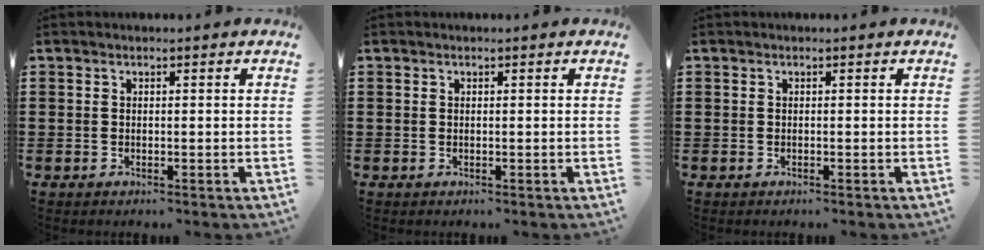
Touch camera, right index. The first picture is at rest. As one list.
[{"total": 0.0}, {"total": 0.0}]